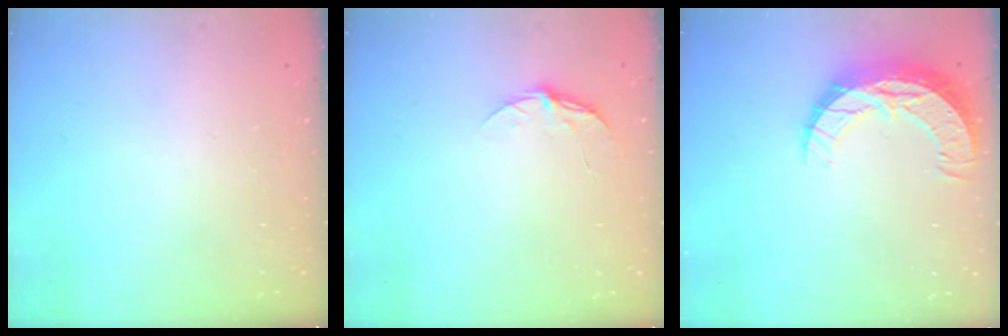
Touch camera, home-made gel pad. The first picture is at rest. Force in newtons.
{"total": 5.5, "press": 5.5, "slide": 0.5}
{"total": 10.2, "press": 10.2, "slide": 0.6}